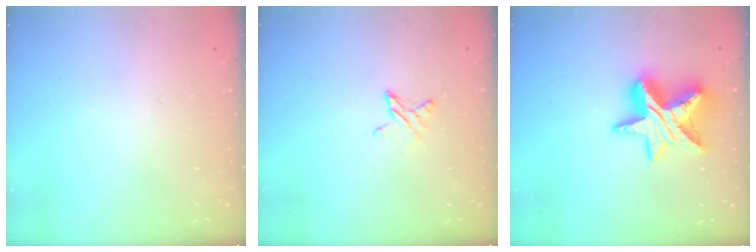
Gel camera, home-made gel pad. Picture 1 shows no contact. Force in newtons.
{"total": 4.2, "press": 4.2, "slide": 0.4}
{"total": 16.2, "press": 16.2, "slide": 1.2}